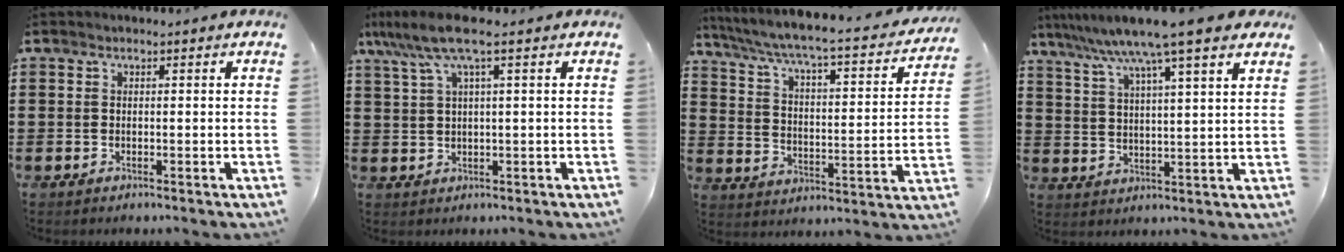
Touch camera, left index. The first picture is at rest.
{"total": 6.6, "force": [3.0, 0.9, 5.8], "torque": [-0.135, -0.002, 0.048]}
{"total": 4.4, "force": [3.5, 0.0, 2.7], "torque": [-0.073, -0.040, 0.046]}
{"total": 9.1, "force": [7.1, -0.2, 5.7], "torque": [-0.134, -0.032, 0.117]}